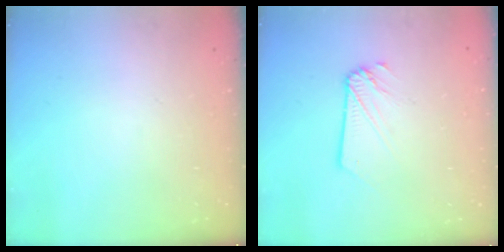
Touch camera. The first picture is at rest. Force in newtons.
{"total": 2.5, "press": 2.5, "slide": 0.1}